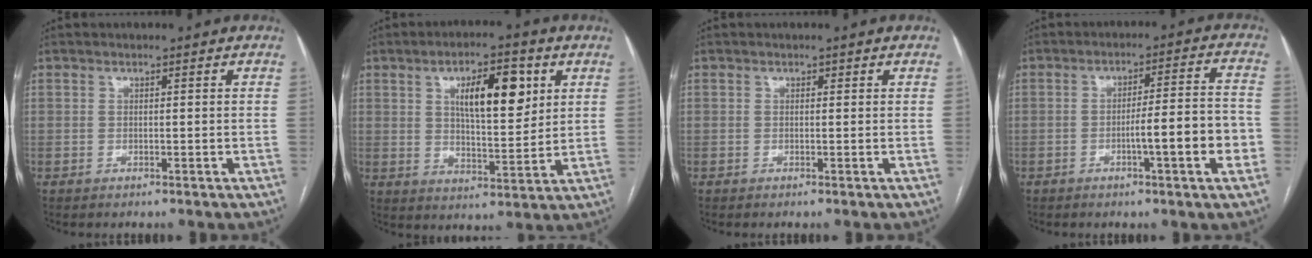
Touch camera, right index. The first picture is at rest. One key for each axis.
{"total": 11.1, "fx": 4.0, "fy": 3.6, "fz": 9.6, "tx": -0.153, "ty": 0.007, "tz": 0.069}
{"total": 0.0}
{"total": 13.0, "fx": -3.9, "fy": 0.2, "fz": 12.4, "tx": -0.182, "ty": 0.013, "tz": -0.059}